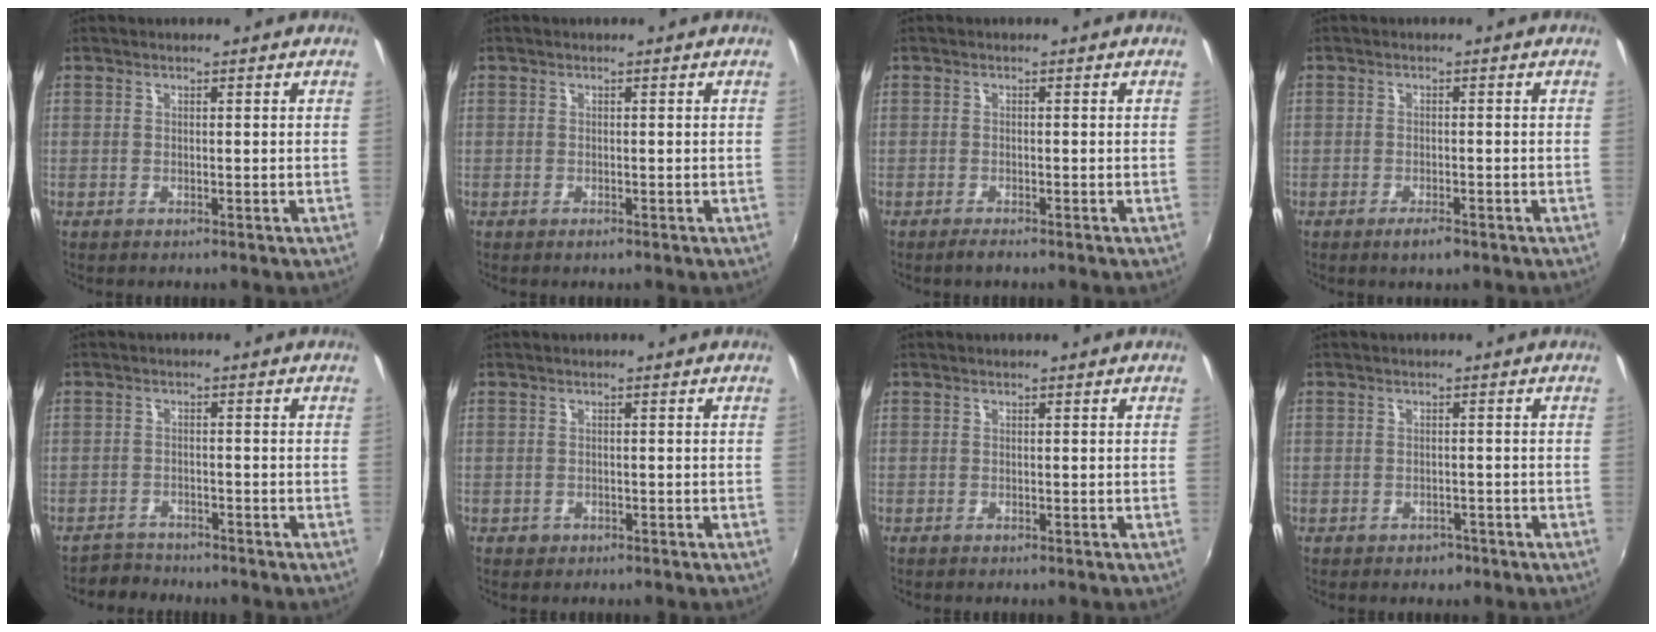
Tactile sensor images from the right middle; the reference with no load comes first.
{"total": 0.6, "force": [-0.4, 0.3, 0.3], "torque": [-0.005, -0.002, -0.009]}
{"total": 1.5, "force": [-1.2, 0.1, 0.8], "torque": [-0.018, -0.006, -0.025]}
{"total": 2.5, "force": [-1.7, 0.8, 1.6], "torque": [-0.037, -0.004, -0.033]}
{"total": 3.5, "force": [-3.3, 1.0, -0.2], "torque": [-0.011, 0.002, -0.061]}
{"total": 1.2, "force": [-0.6, 0.9, 0.4], "torque": [-0.008, -0.001, -0.005]}
{"total": 0.0}
{"total": 2.2, "force": [-1.3, 1.7, 0.5], "torque": [-0.013, 0.002, -0.014]}